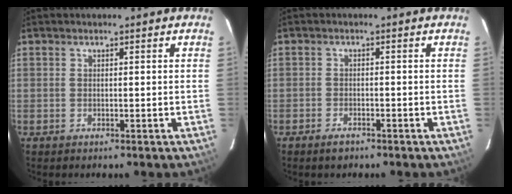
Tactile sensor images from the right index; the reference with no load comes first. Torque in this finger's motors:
{"motor_torque": [0.21, -0.15, 0.09, 0.00]}